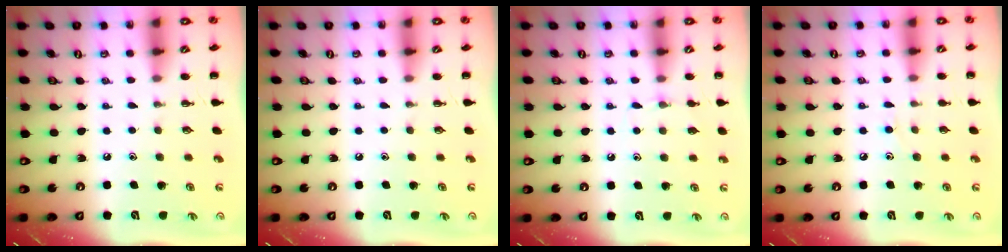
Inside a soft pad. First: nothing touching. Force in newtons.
{"total": 0.0}
{"total": 4.7, "press": 4.4, "slide": 1.5}
{"total": 6.4, "press": 6.1, "slide": 2.0}